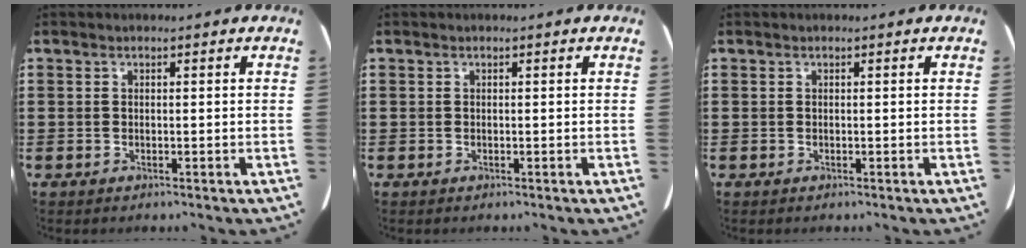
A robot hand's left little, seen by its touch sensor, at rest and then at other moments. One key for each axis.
{"total": 0.0}
{"total": 0.0}